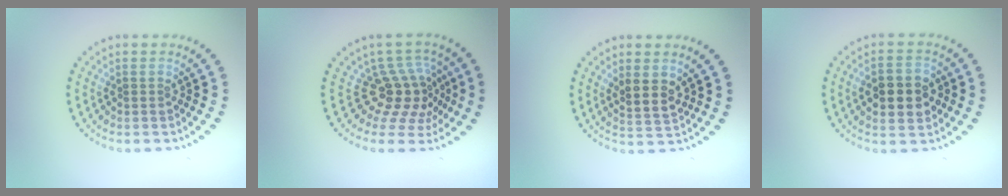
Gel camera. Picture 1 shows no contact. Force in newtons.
{"total": 4.1, "press": 2.8, "slide": 3.1}
{"total": 2.4, "press": 2.1, "slide": 1.1}
{"total": 4.6, "press": 4.6, "slide": 0.2}